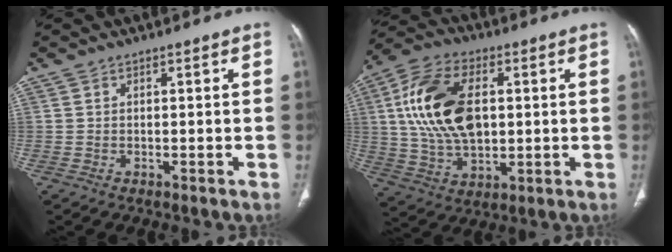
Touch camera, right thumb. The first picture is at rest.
{"total": 18.2, "force": [2.9, 10.8, 14.4], "torque": [-0.266, 0.004, 0.056]}